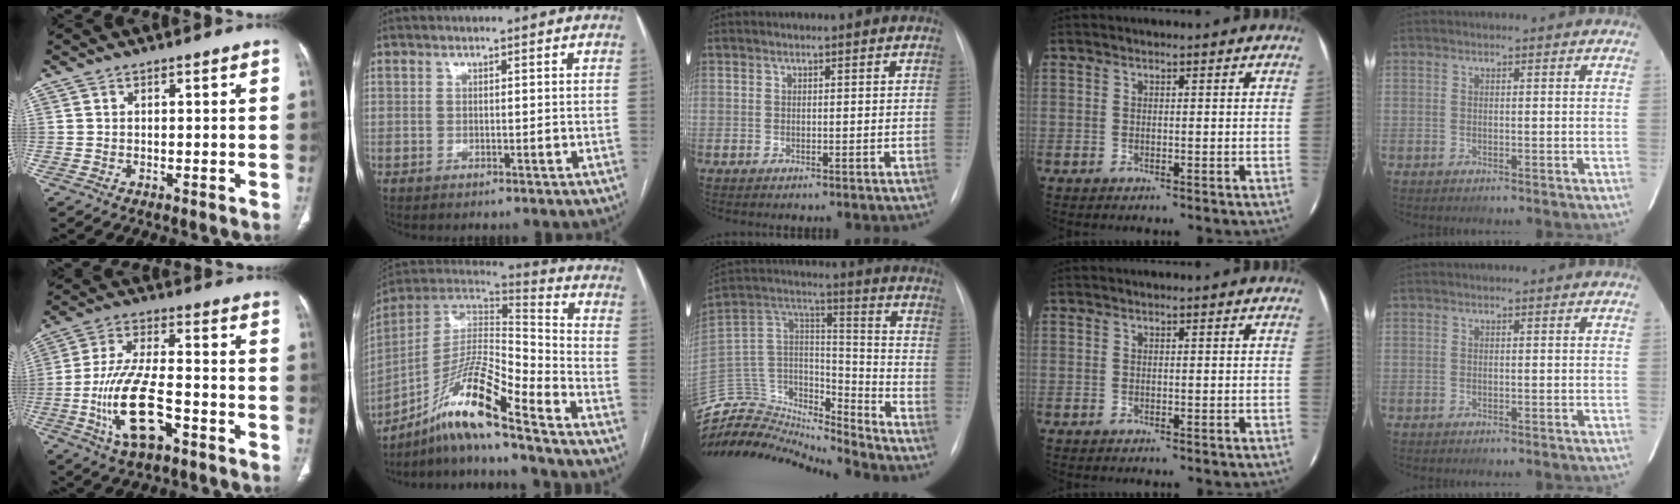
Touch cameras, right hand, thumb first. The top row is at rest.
{"thumb": {"total": 14.3, "force": [-5.2, 5.6, 12.0], "torque": [-0.241, 0.024, -0.091]}, "index": {"total": 15.2, "force": [-10.7, 0.4, 10.8], "torque": [-0.203, 0.012, -0.190]}, "middle": {"total": 22.1, "force": [-21.5, 3.3, 3.8], "torque": [-0.080, 0.055, -0.360]}}